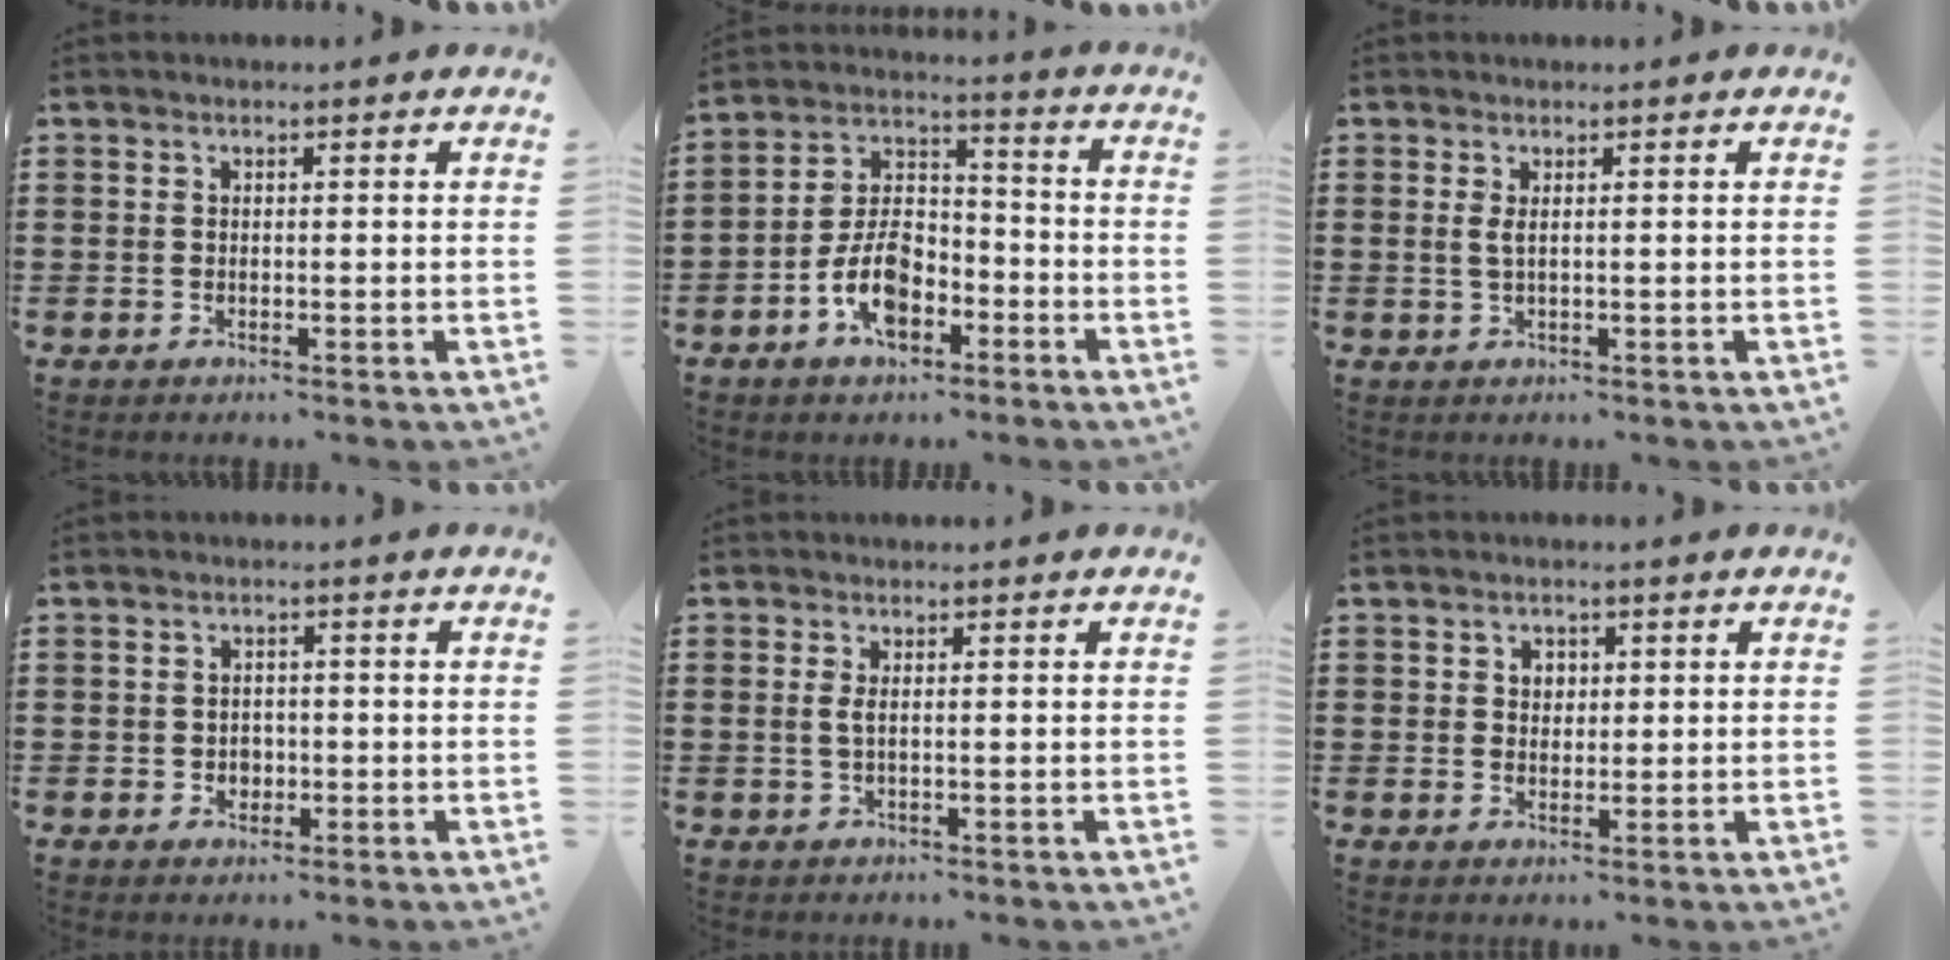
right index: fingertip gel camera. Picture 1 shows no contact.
{"total": 8.6, "force": [-4.0, 4.9, 5.9], "torque": [-0.130, 0.014, -0.078]}
{"total": 1.3, "force": [0.3, 0.3, 1.2], "torque": [-0.026, 0.002, 0.005]}
{"total": 1.8, "force": [-0.4, 1.6, 0.6], "torque": [-0.017, 0.004, -0.011]}
{"total": 1.3, "force": [0.0, 0.4, 1.3], "torque": [-0.025, 0.002, -0.002]}
{"total": 1.9, "force": [0.7, 1.6, 0.6], "torque": [-0.018, 0.010, 0.011]}